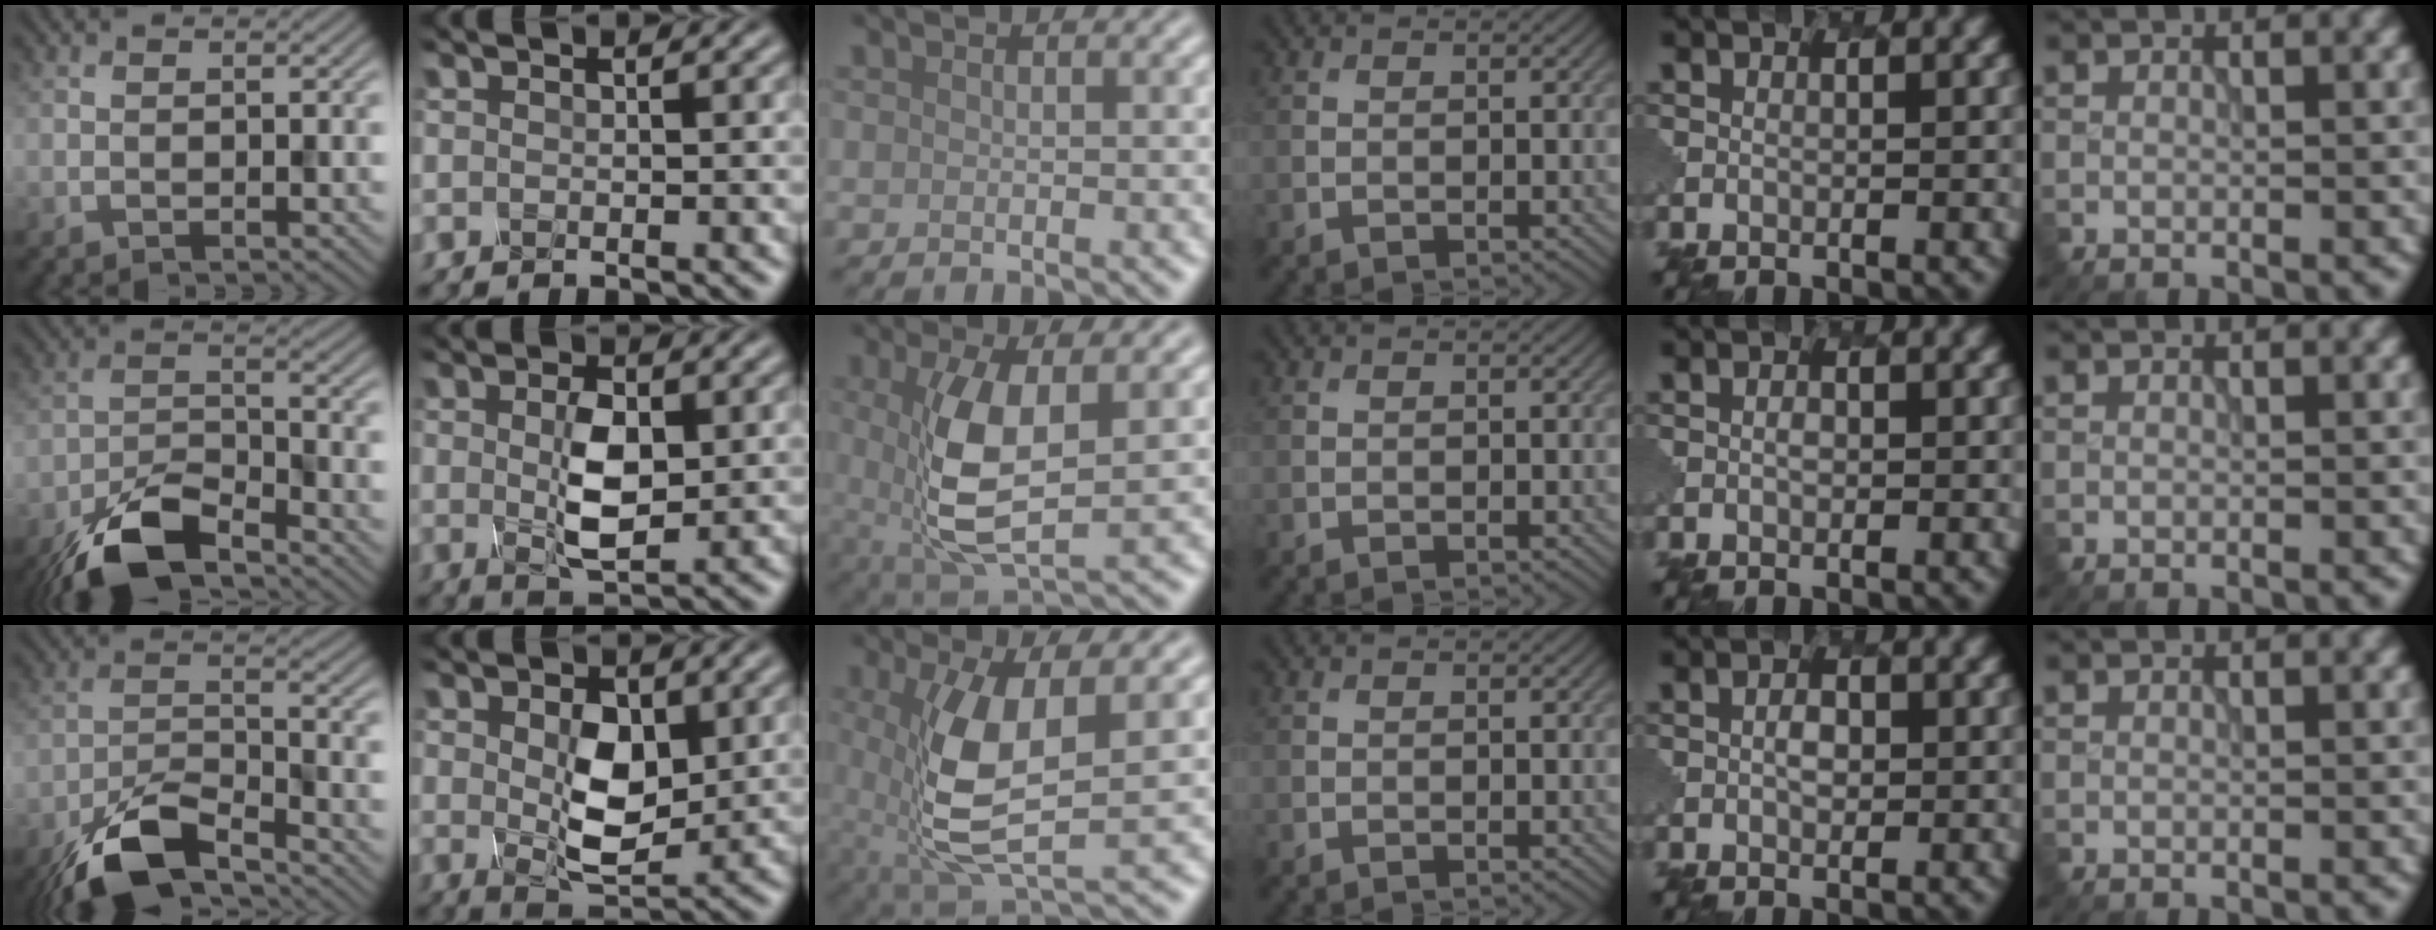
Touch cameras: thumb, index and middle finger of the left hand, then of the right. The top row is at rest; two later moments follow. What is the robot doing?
{"motion": "press", "object": "mechanical pencil"}